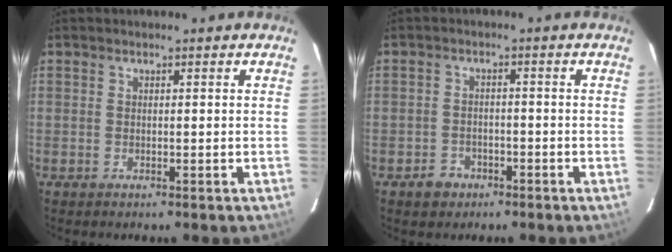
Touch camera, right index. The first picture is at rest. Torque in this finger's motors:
{"motor_torque": [0.23, -0.12, -0.03, -0.02]}